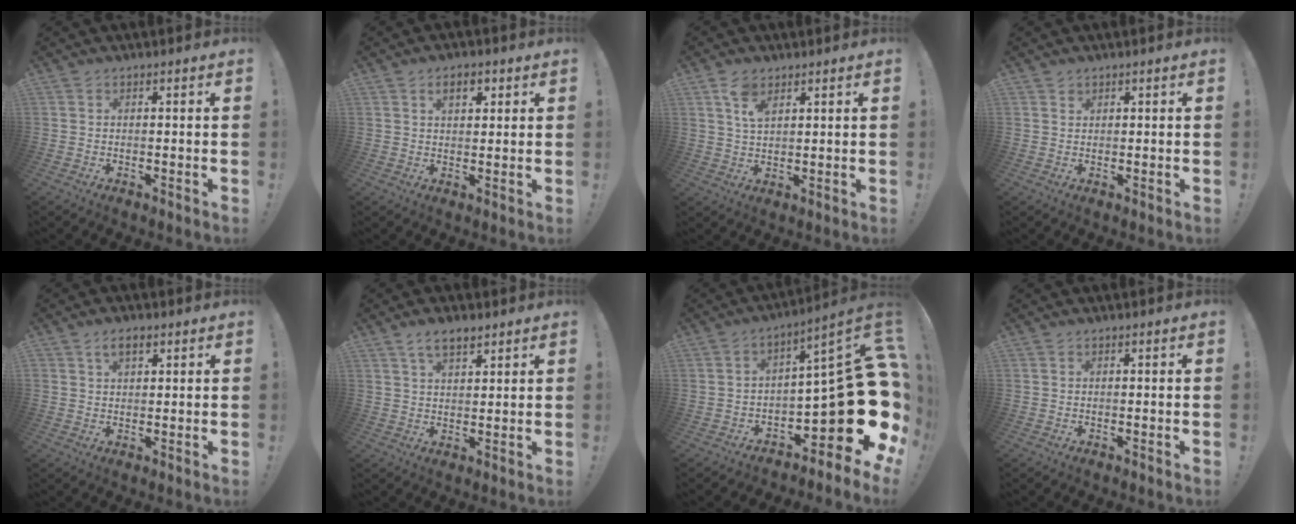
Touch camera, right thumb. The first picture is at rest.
{"total": 4.6, "force": [2.2, 2.6, 3.1], "torque": [-0.046, 0.000, 0.036]}
{"total": 5.9, "force": [3.5, 3.0, 3.8], "torque": [-0.065, -0.011, 0.063]}
{"total": 1.0, "force": [0.8, 0.6, 0.1], "torque": [0.003, -0.002, 0.015]}
{"total": 3.7, "force": [1.9, 2.1, 2.4], "torque": [-0.045, 0.003, 0.034]}
{"total": 5.9, "force": [4.0, 2.6, 3.4], "torque": [-0.058, -0.012, 0.074]}
{"total": 23.5, "force": [-4.4, 8.5, 21.4], "torque": [-0.277, -0.012, -0.054]}
{"total": 0.0}